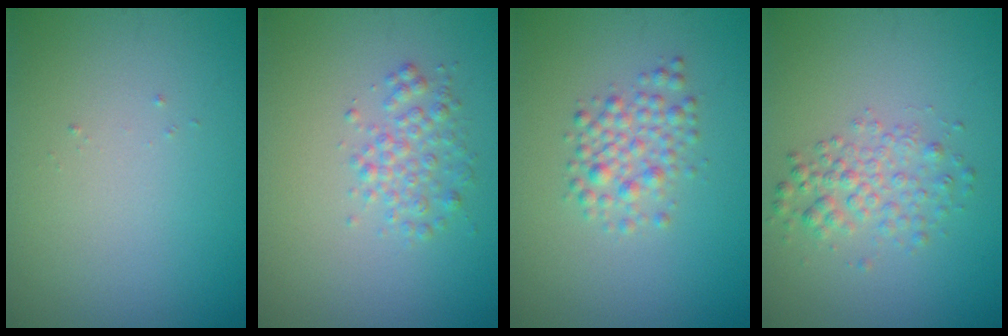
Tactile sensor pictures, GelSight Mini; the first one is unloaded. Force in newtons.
{"total": 2.0, "press": 2.0, "slide": 0.0}
{"total": 2.6, "press": 2.6, "slide": 0.0}
{"total": 2.6, "press": 2.6, "slide": 0.1}